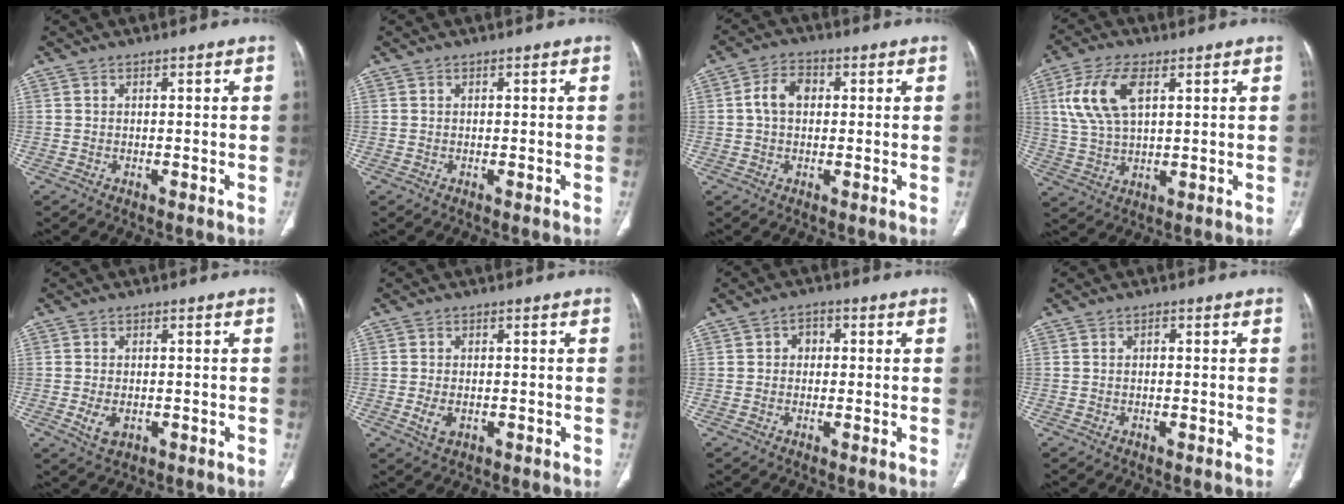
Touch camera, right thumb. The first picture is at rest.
{"total": 0.0}
{"total": 5.6, "force": [0.7, 3.9, 3.9], "torque": [-0.069, 0.015, 0.007]}
{"total": 11.3, "force": [3.9, 5.6, 9.0], "torque": [-0.191, -0.001, 0.079]}
{"total": 3.8, "force": [-0.9, 2.4, 2.8], "torque": [-0.051, -0.002, -0.009]}
{"total": 3.3, "force": [-0.8, 2.1, 2.4], "torque": [-0.049, -0.001, -0.010]}
{"total": 2.8, "force": [0.3, 2.3, 1.6], "torque": [-0.007, 0.008, -0.001]}
{"total": 0.7, "force": [0.0, 0.5, 0.6], "torque": [-0.009, 0.003, -0.002]}